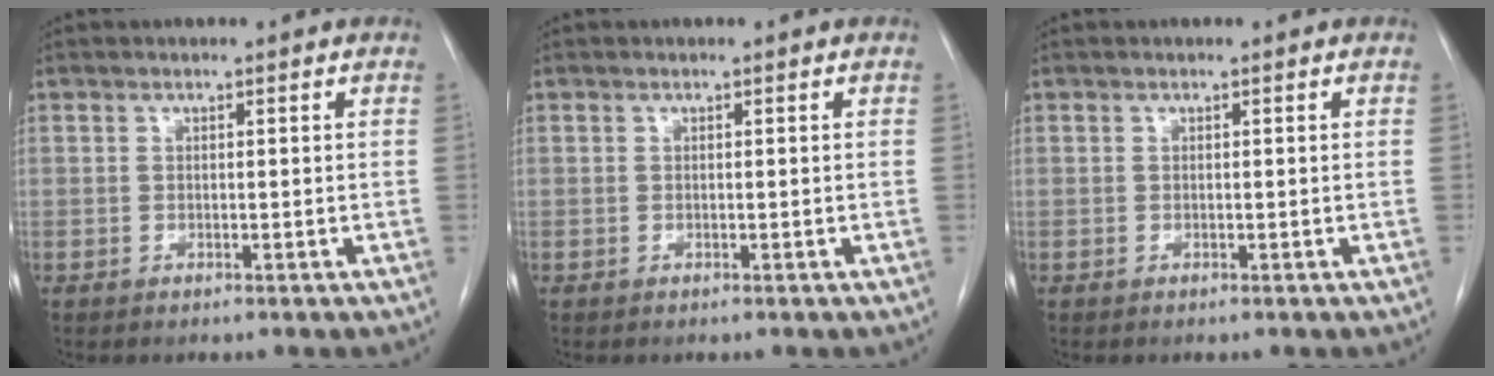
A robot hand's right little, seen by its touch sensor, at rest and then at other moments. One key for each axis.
{"total": 0.0}
{"total": 0.0}